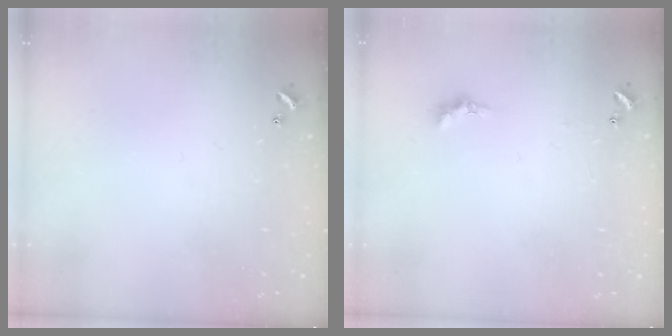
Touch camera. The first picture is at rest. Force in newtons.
{"total": 0.6, "press": 0.4, "slide": 0.5}